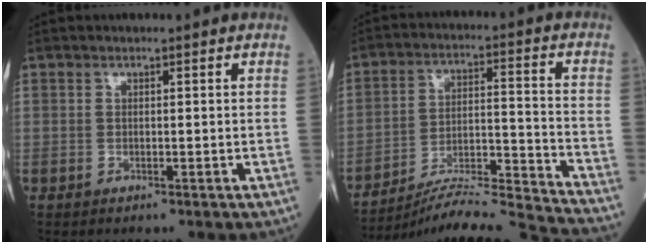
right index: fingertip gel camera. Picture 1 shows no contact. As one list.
[{"total": 18.6, "force": [-17.8, -2.0, 4.9], "torque": [-0.079, -0.002, -0.277]}]